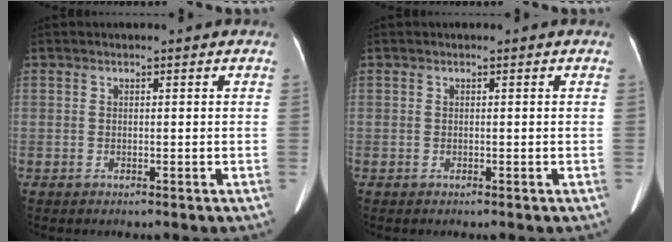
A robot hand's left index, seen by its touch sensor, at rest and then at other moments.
{"total": 0.0}